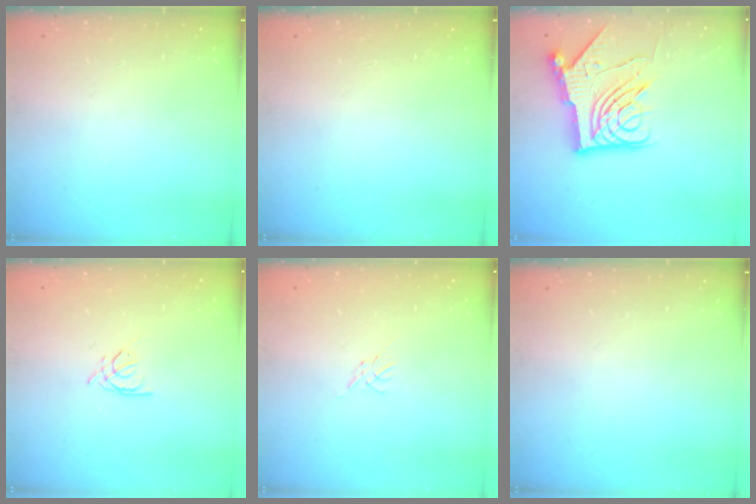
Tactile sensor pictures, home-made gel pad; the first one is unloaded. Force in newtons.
{"total": 0.0}
{"total": 15.7, "press": 15.6, "slide": 1.5}
{"total": 1.9, "press": 1.9, "slide": 0.4}
{"total": 0.0}
{"total": 0.0}